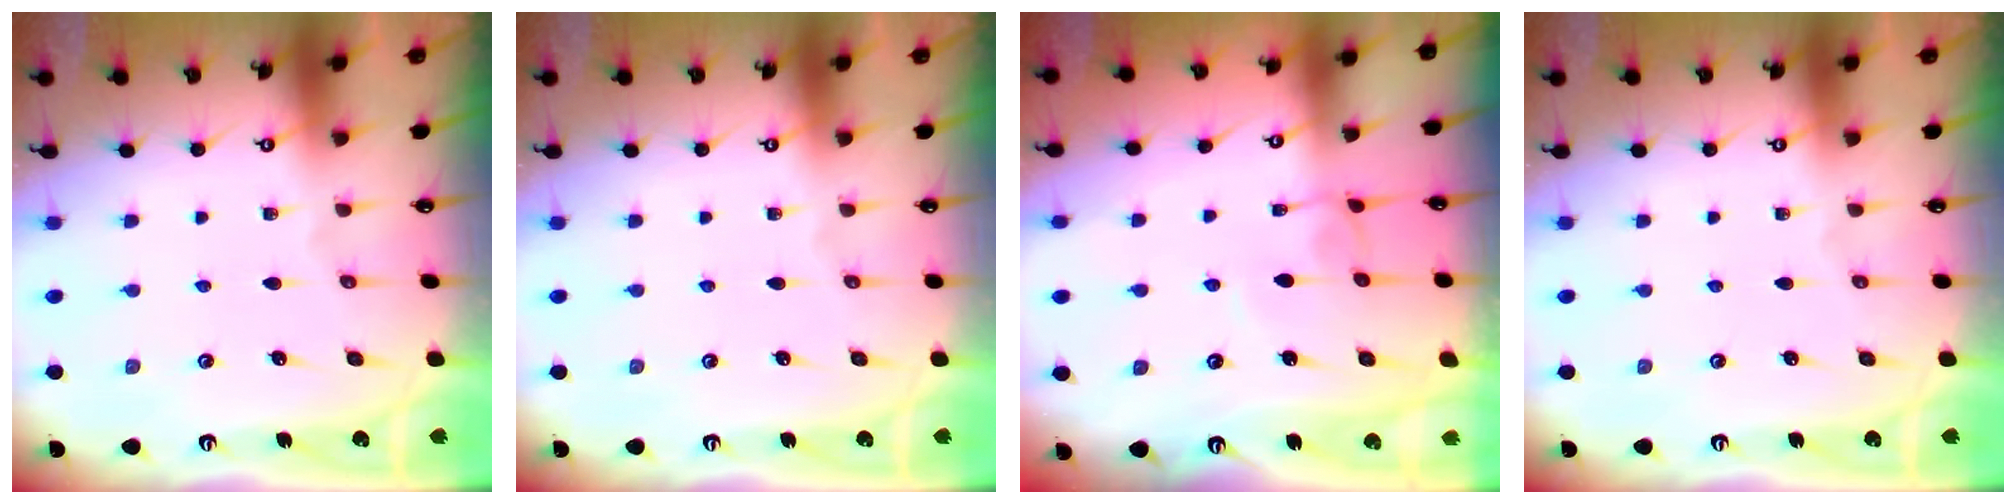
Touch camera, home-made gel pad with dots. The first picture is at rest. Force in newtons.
{"total": 0.0}
{"total": 0.7, "press": 0.6, "slide": 0.4}
{"total": 0.0}